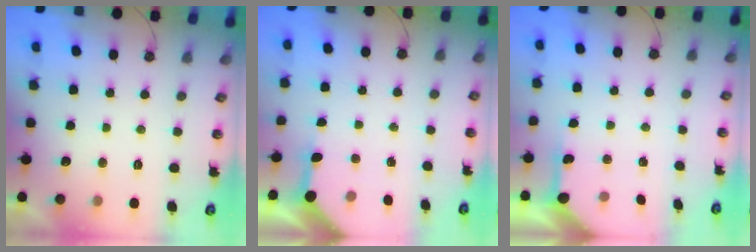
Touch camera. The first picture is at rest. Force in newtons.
{"total": 5.0, "press": 5.0, "slide": 0.2}
{"total": 4.9, "press": 4.9, "slide": 0.3}